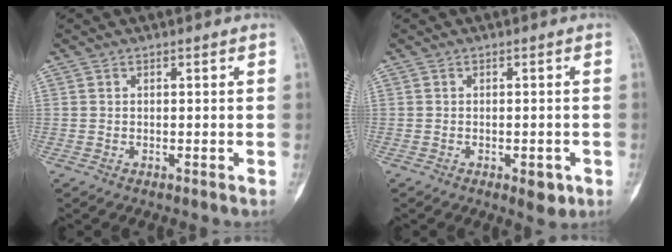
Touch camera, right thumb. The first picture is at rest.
{"total": 3.4, "force": [-1.4, 1.6, 2.6], "torque": [-0.020, 0.002, -0.011]}